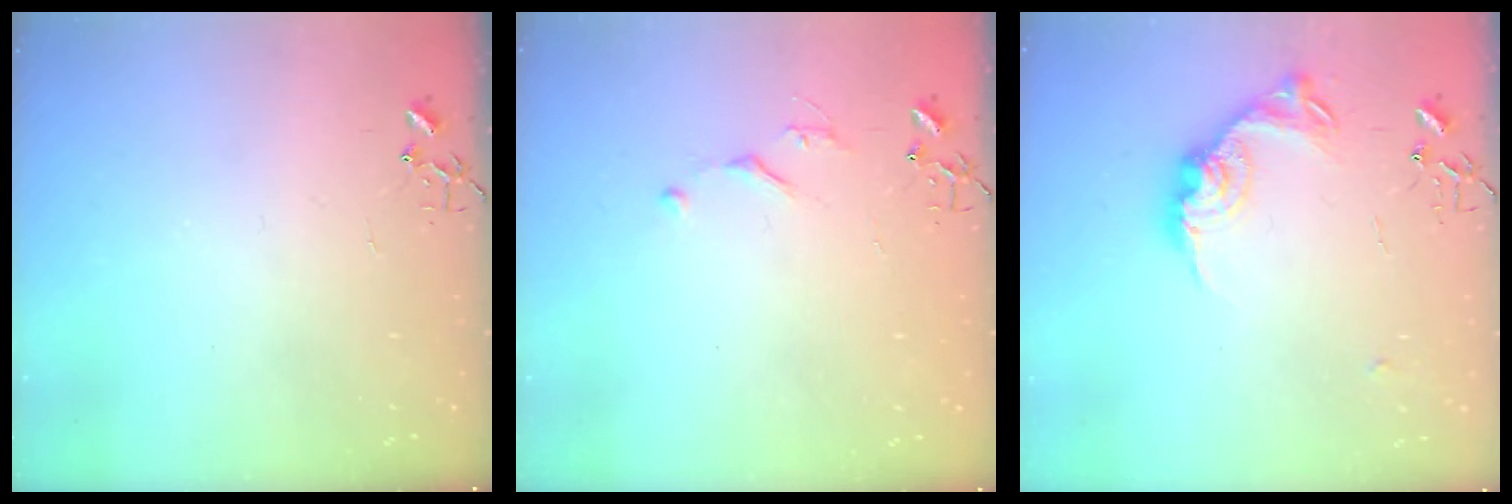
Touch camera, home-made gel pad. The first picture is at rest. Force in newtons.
{"total": 4.3, "press": 4.3, "slide": 0.6}
{"total": 15.6, "press": 15.6, "slide": 0.7}